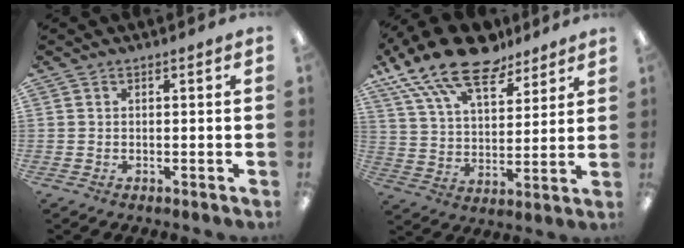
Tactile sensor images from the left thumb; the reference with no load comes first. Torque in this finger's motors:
{"motor_torque": [0.55, 0.48, 1.27, -1.50, 0.42]}